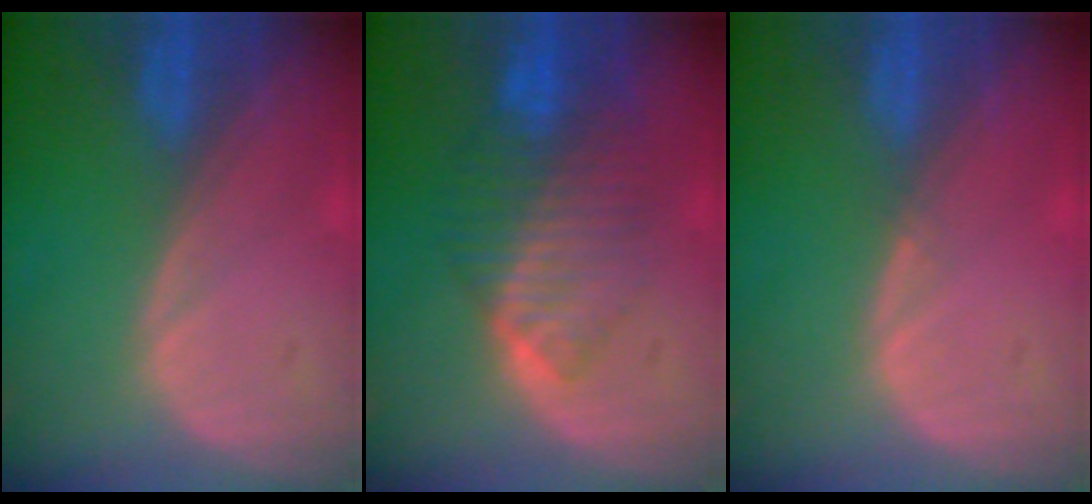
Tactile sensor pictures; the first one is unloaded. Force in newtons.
{"total": 7.9, "press": 7.3, "slide": 2.9}
{"total": 0.6, "press": 0.5, "slide": 0.4}